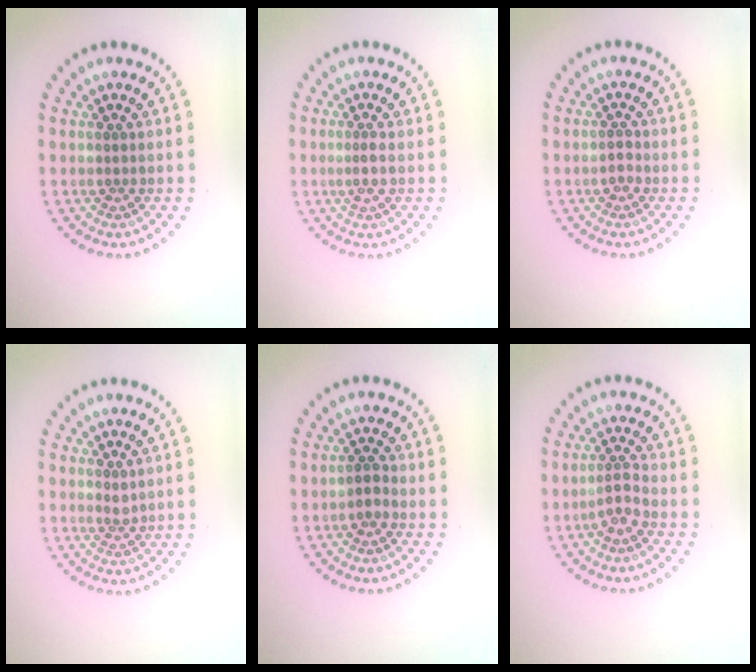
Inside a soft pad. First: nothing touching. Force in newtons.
{"total": 1.6, "press": 1.2, "slide": 1.0}
{"total": 0.9, "press": 0.9, "slide": 0.2}
{"total": 1.0, "press": 0.7, "slide": 0.7}
{"total": 1.2, "press": 1.1, "slide": 0.5}
{"total": 1.9, "press": 1.4, "slide": 1.2}